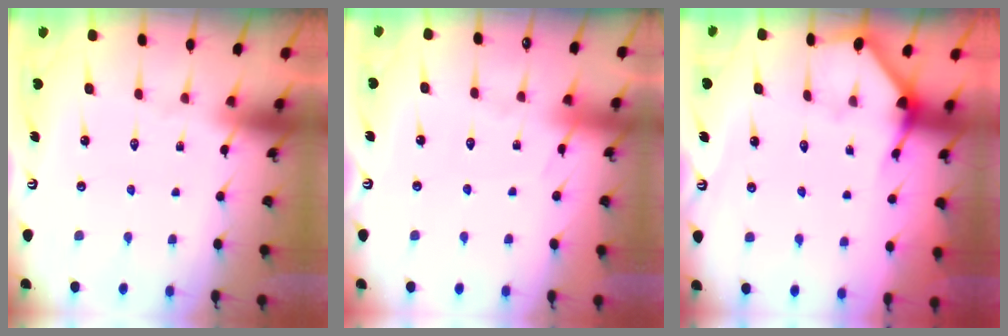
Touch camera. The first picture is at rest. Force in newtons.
{"total": 4.5, "press": 4.5, "slide": 0.6}
{"total": 2.3, "press": 2.3, "slide": 0.2}